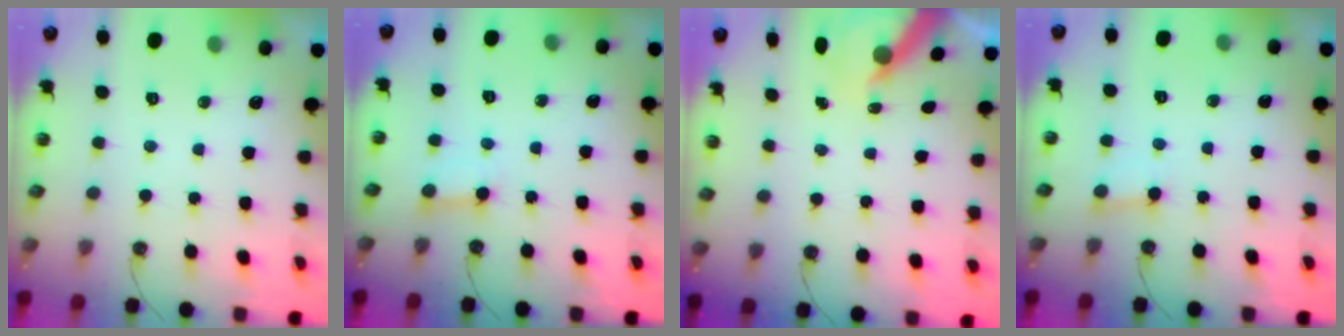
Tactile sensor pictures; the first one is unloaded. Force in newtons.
{"total": 2.7, "press": 2.7, "slide": 0.2}
{"total": 6.0, "press": 6.0, "slide": 0.7}
{"total": 2.2, "press": 2.2, "slide": 0.2}